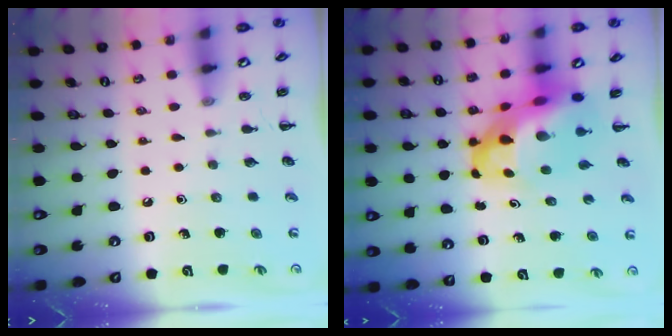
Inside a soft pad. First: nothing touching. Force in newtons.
{"total": 10.8, "press": 10.4, "slide": 2.9}